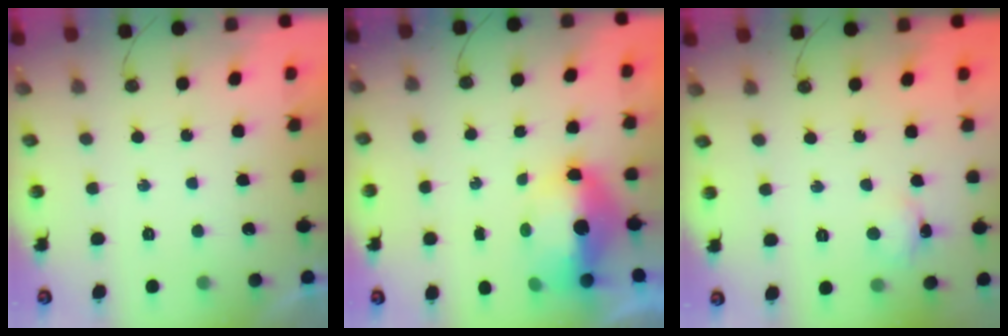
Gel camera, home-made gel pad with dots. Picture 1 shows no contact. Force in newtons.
{"total": 12.8, "press": 9.6, "slide": 8.5}
{"total": 5.8, "press": 5.8, "slide": 0.9}